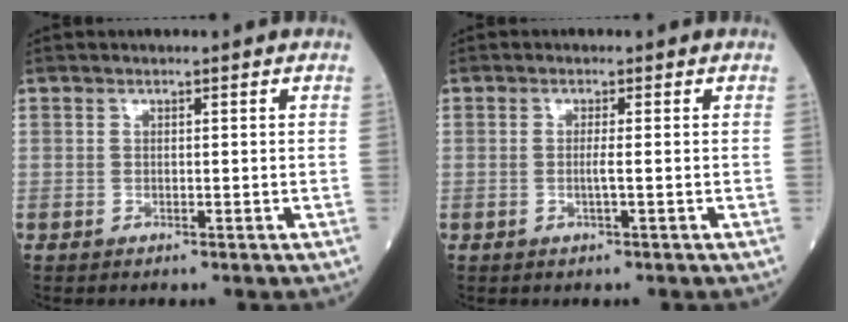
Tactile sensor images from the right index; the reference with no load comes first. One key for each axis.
{"total": 1.3, "fx": -0.2, "fy": -0.3, "fz": 1.3, "tx": -0.028, "ty": -0.001, "tz": -0.005}